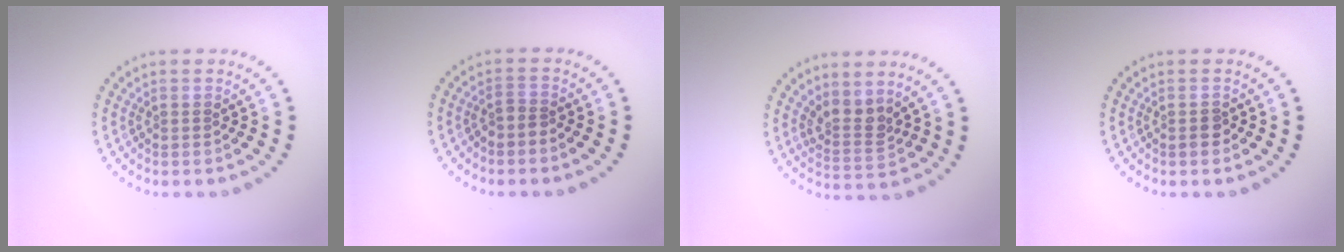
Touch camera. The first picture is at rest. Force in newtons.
{"total": 1.1, "press": 0.7, "slide": 0.8}
{"total": 2.6, "press": 1.9, "slide": 1.8}
{"total": 1.3, "press": 1.1, "slide": 0.6}